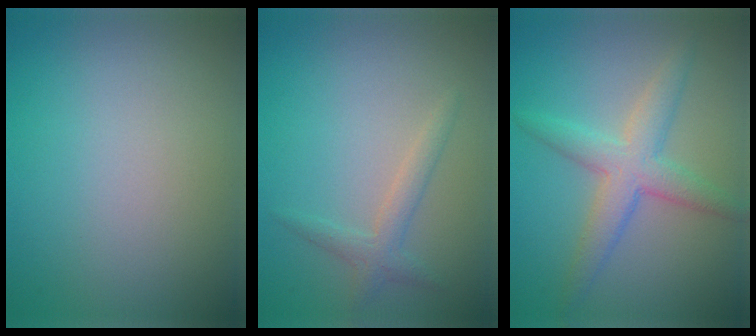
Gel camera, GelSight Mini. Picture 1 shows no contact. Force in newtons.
{"total": 1.9, "press": 1.9, "slide": 0.0}
{"total": 4.1, "press": 4.1, "slide": 0.1}